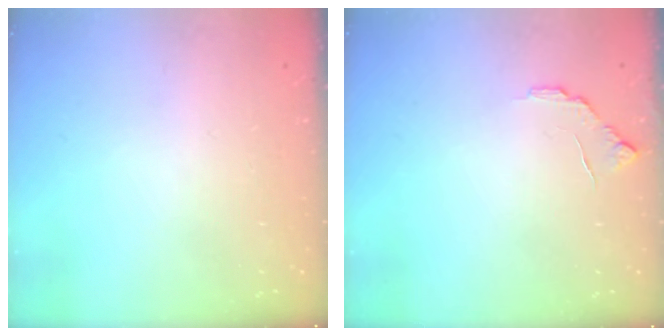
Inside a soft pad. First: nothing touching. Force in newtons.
{"total": 6.3, "press": 6.2, "slide": 0.6}